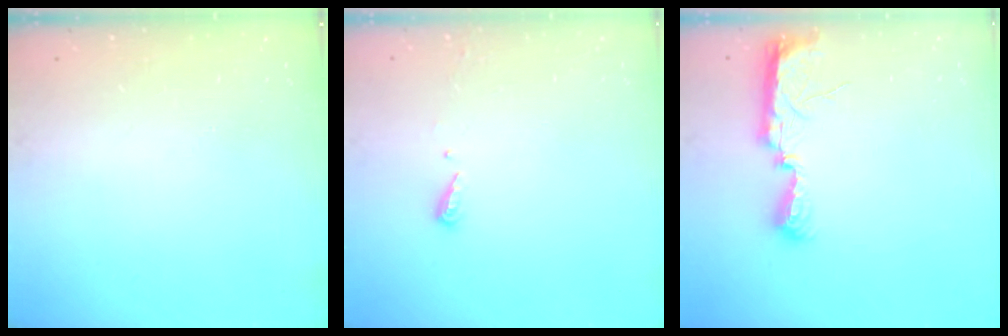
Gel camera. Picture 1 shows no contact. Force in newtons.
{"total": 5.3, "press": 5.3, "slide": 0.5}
{"total": 10.6, "press": 9.2, "slide": 5.3}